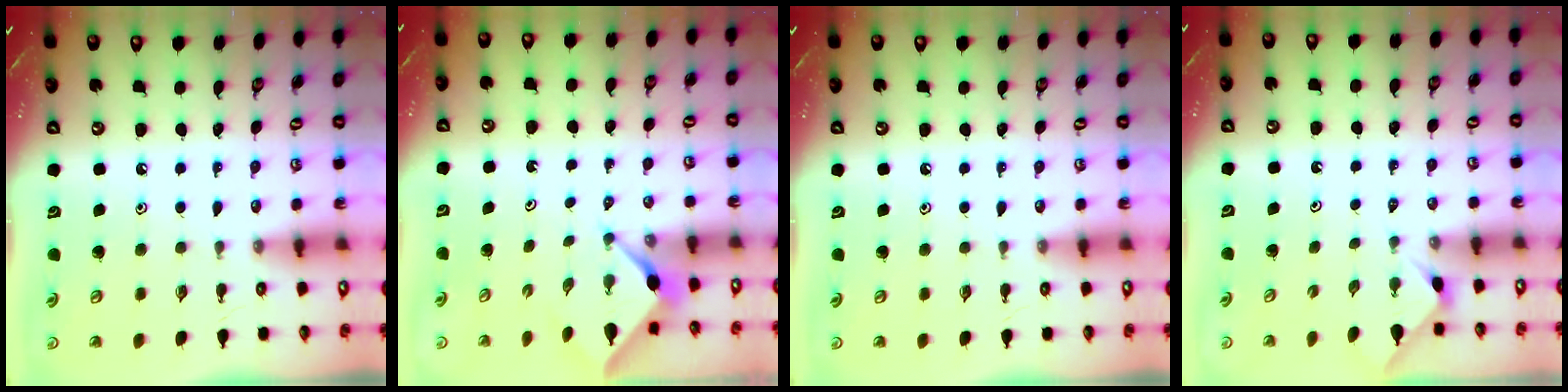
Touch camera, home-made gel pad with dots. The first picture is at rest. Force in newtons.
{"total": 2.3, "press": 2.3, "slide": 0.3}
{"total": 0.0}
{"total": 2.1, "press": 2.1, "slide": 0.4}